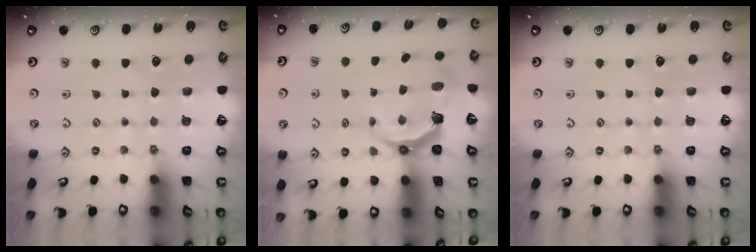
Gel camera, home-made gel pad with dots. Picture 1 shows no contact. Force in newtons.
{"total": 6.9, "press": 5.0, "slide": 4.7}
{"total": 0.0}